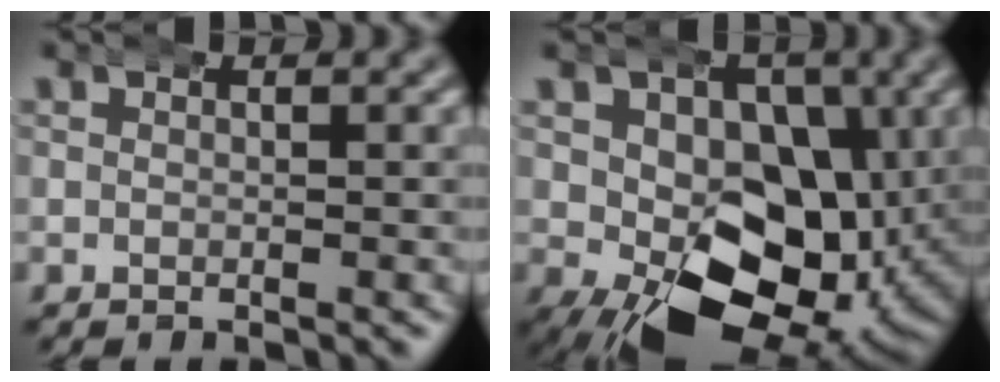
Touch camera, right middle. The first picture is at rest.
{"total": 14.5, "force": [0.0, 10.3, 10.2], "torque": [-0.183, -0.062, 0.027]}